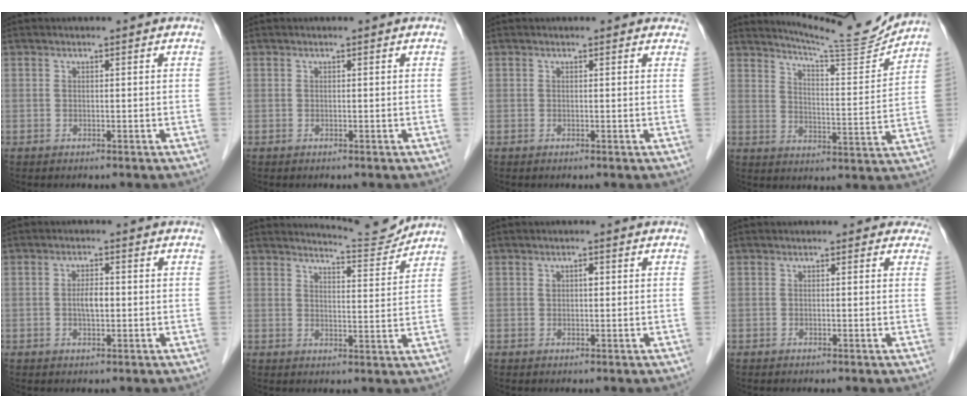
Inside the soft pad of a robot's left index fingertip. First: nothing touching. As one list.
[{"total": 0.0}, {"total": 2.2, "force": [2.0, 0.9, 0.5], "torque": [-0.002, 0.007, 0.007]}, {"total": 12.4, "force": [12.2, -0.7, 2.4], "torque": [-0.043, -0.036, 0.172]}, {"total": 2.8, "force": [-0.2, 1.0, 2.6], "torque": [-0.048, 0.003, -0.003]}, {"total": 6.0, "force": [5.9, -0.6, -0.4], "torque": [-0.010, -0.018, 0.084]}, {"total": 1.5, "force": [0.3, 0.8, 1.1], "torque": [-0.019, 0.006, 0.006]}, {"total": 1.6, "force": [1.2, 1.0, 0.1], "torque": [0.011, -0.004, -0.007]}]